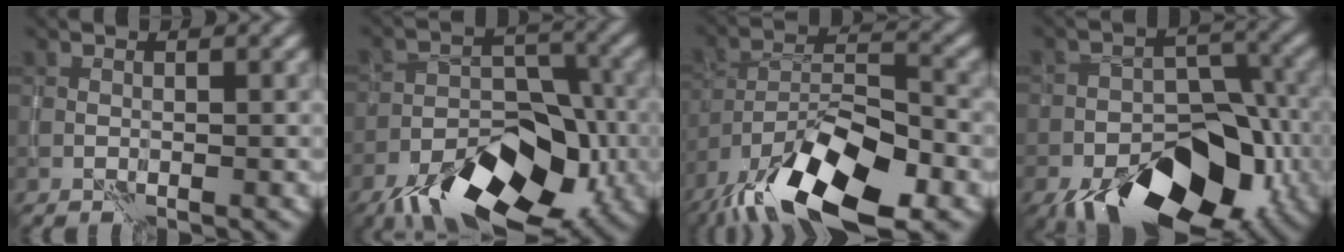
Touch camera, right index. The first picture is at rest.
{"total": 11.8, "force": [-7.4, 5.5, 7.4], "torque": [-0.125, -0.002, -0.127]}
{"total": 14.5, "force": [-10.1, 4.8, 9.3], "torque": [-0.180, -0.004, -0.177]}
{"total": 12.8, "force": [-7.6, 6.7, 7.7], "torque": [-0.119, -0.012, -0.120]}